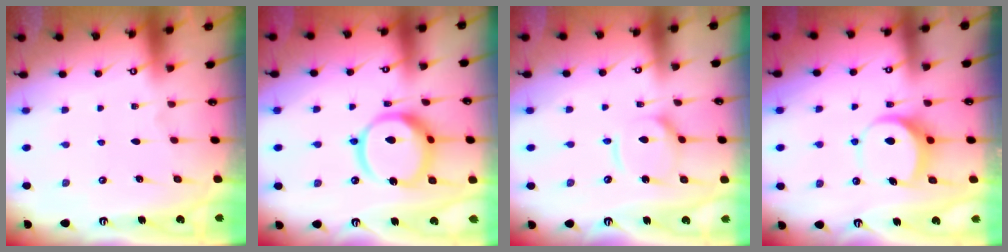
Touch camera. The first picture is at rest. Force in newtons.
{"total": 15.3, "press": 15.1, "slide": 2.1}
{"total": 11.2, "press": 11.2, "slide": 1.1}
{"total": 7.9, "press": 7.9, "slide": 0.8}